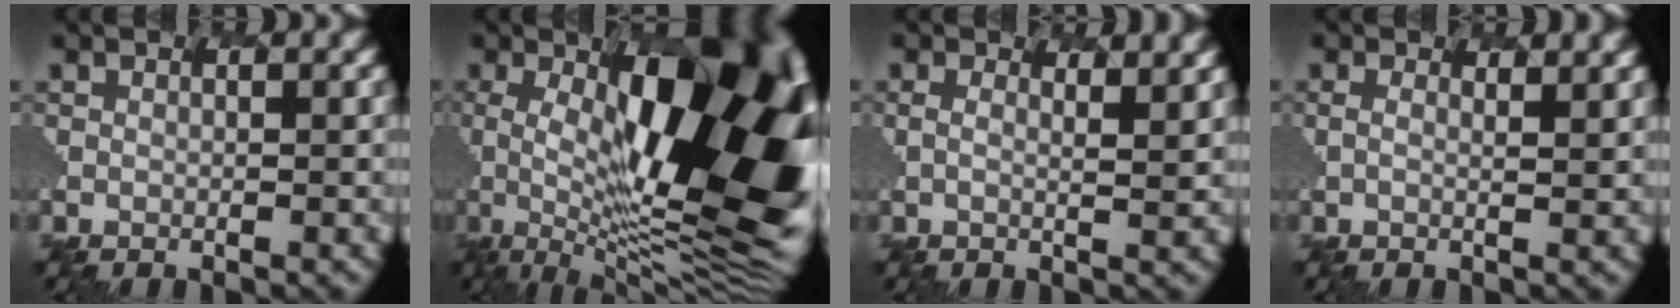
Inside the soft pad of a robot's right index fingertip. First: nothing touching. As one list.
[{"total": 16.5, "force": [2.7, 6.7, 14.8], "torque": [-0.212, 0.008, 0.040]}, {"total": 2.0, "force": [1.7, 0.5, 0.8], "torque": [-0.004, 0.034, -0.010]}, {"total": 1.3, "force": [1.2, 0.3, 0.3], "torque": [0.003, 0.028, -0.014]}]